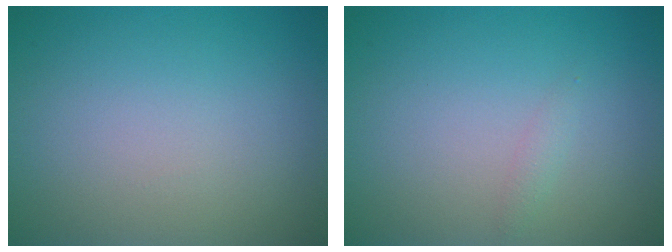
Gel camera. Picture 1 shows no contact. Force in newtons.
{"total": 0.7, "press": 0.7, "slide": 0.0}